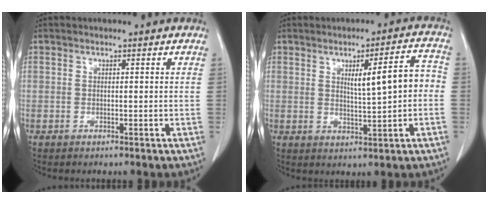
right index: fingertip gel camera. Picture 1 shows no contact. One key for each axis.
{"total": 7.5, "fx": 0.4, "fy": 1.2, "fz": 7.4, "tx": -0.109, "ty": 0.018, "tz": 0.012}